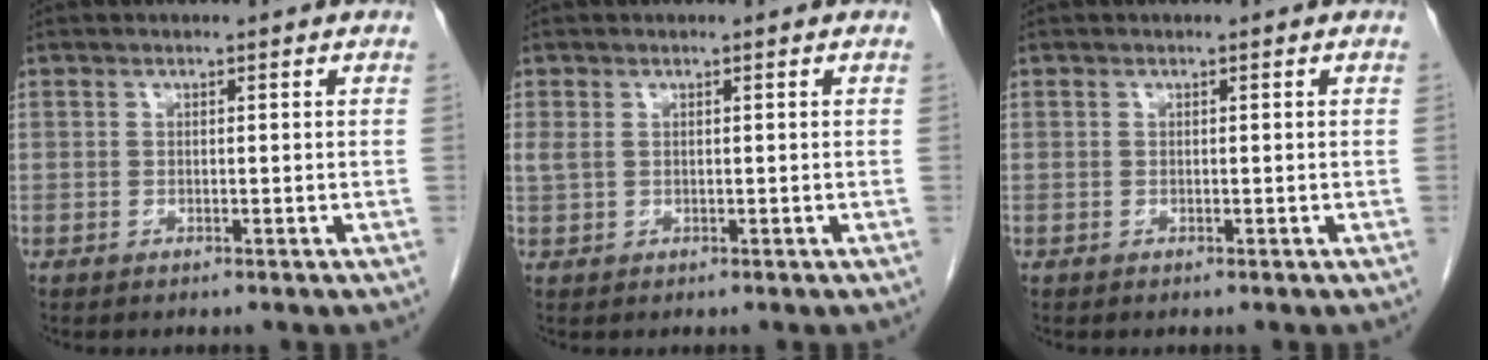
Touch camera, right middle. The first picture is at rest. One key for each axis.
{"total": 1.6, "fx": 0.5, "fy": 1.0, "fz": 1.1, "tx": -0.039, "ty": 0.011, "tz": 0.019}
{"total": 0.0}